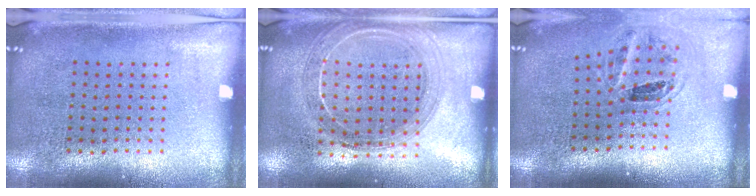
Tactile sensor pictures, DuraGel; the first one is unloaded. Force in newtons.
{"total": 1.7, "press": 1.6, "slide": 0.5}
{"total": 1.1, "press": 1.0, "slide": 0.5}